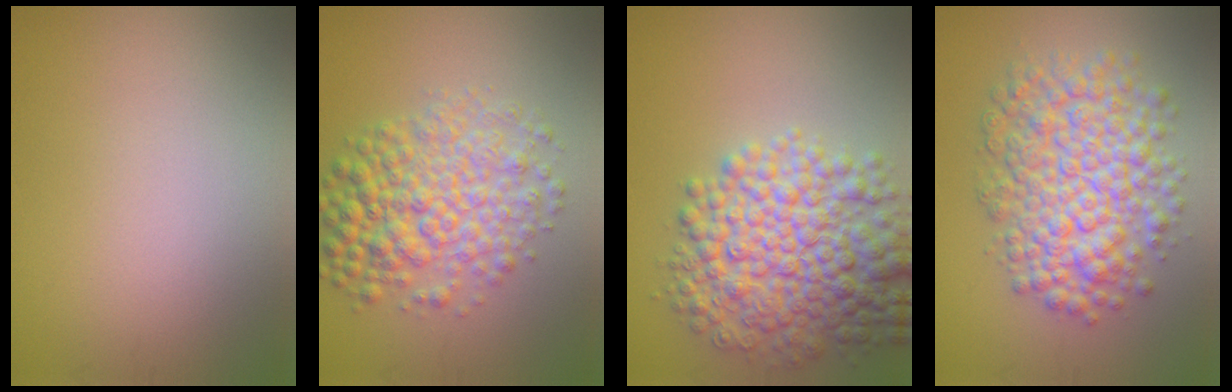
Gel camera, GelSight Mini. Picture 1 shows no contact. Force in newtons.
{"total": 6.7, "press": 6.7, "slide": 0.1}
{"total": 9.1, "press": 9.1, "slide": 0.2}
{"total": 7.9, "press": 7.9, "slide": 0.2}